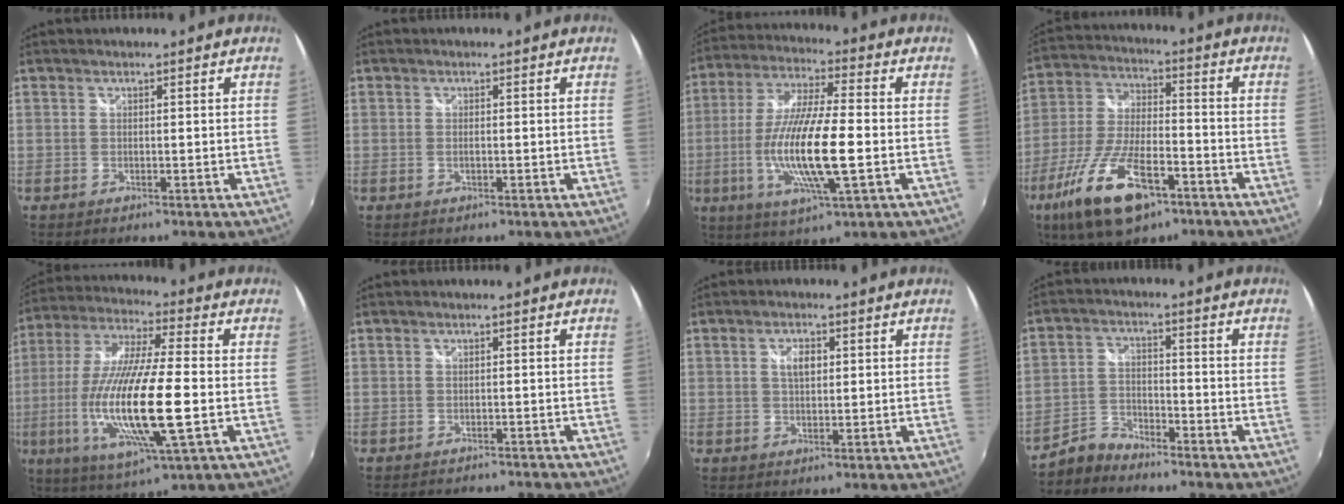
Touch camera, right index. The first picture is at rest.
{"total": 0.7, "force": [-0.2, 0.3, 0.6], "torque": [-0.014, -0.002, -0.004]}
{"total": 16.0, "force": [-3.4, 2.6, 15.4], "torque": [-0.303, -0.016, -0.061]}
{"total": 18.1, "force": [-10.0, 6.9, 13.4], "torque": [-0.282, -0.035, -0.182]}
{"total": 20.5, "force": [-4.4, 3.6, 19.7], "torque": [-0.383, -0.031, -0.077]}
{"total": 4.8, "force": [-4.4, 1.1, 1.5], "torque": [-0.036, -0.015, -0.062]}
{"total": 3.4, "force": [0.9, 1.9, 2.6], "torque": [-0.044, 0.005, 0.015]}
{"total": 5.2, "force": [-4.8, 1.6, 0.9], "torque": [-0.021, 0.012, -0.098]}